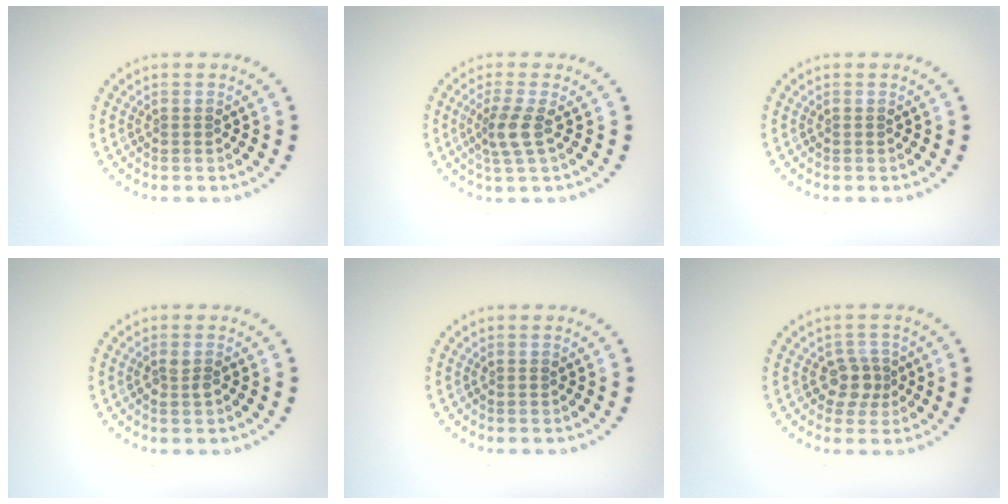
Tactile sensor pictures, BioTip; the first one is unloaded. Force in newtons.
{"total": 2.5, "press": 2.0, "slide": 1.6}
{"total": 0.0}
{"total": 0.9, "press": 0.8, "slide": 0.3}
{"total": 0.0}
{"total": 2.2, "press": 1.8, "slide": 1.3}